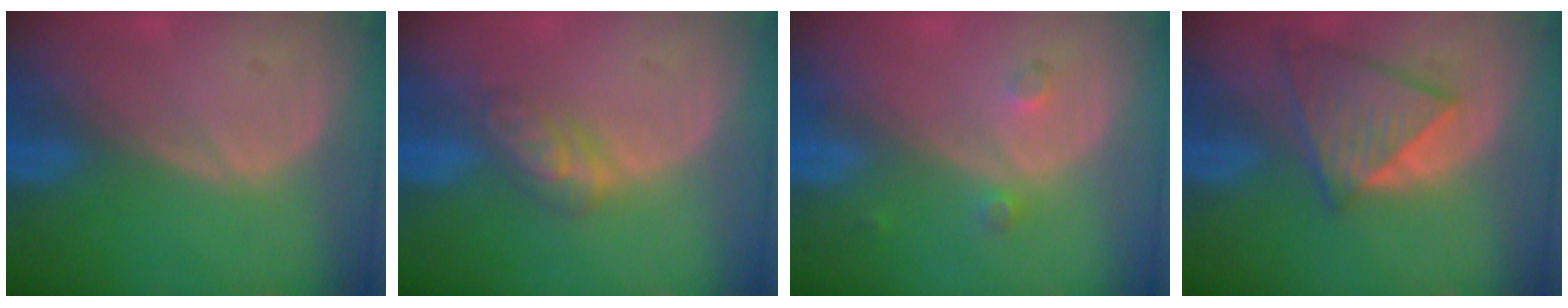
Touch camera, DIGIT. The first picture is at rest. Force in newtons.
{"total": 4.6, "press": 4.5, "slide": 1.0}
{"total": 2.1, "press": 1.8, "slide": 1.1}
{"total": 8.0, "press": 7.2, "slide": 3.5}